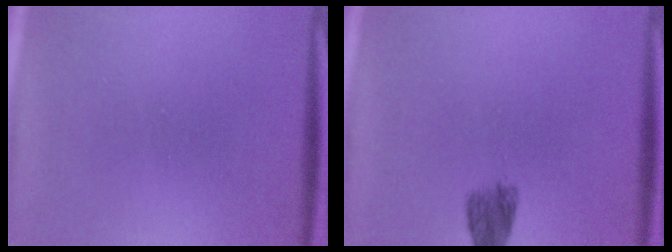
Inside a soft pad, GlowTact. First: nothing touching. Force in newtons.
{"total": 2.1}